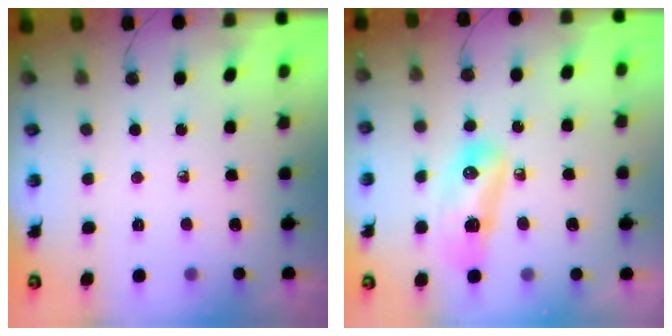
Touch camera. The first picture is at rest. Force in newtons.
{"total": 10.8, "press": 10.6, "slide": 1.9}